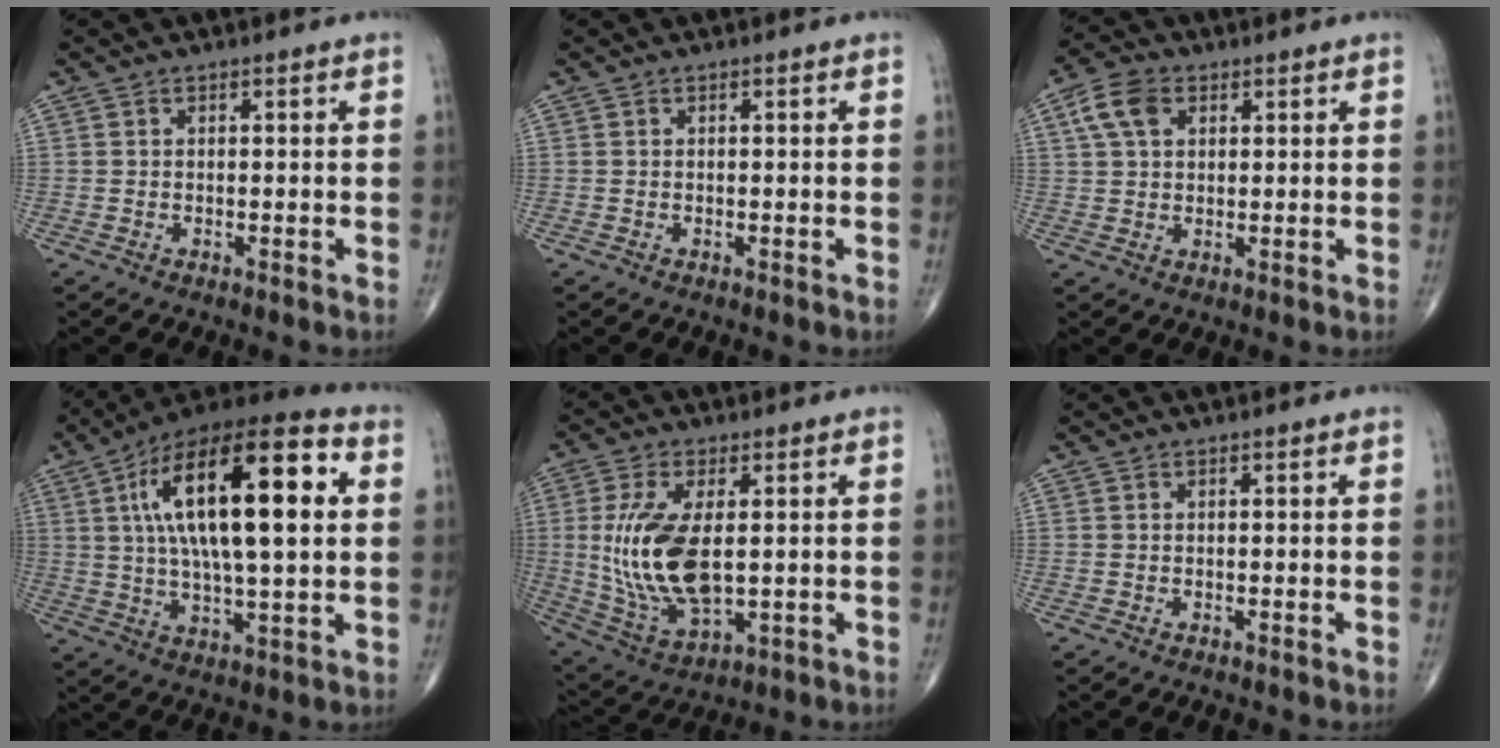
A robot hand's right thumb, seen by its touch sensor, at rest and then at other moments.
{"total": 0.0}
{"total": 6.4, "force": [2.4, 4.2, 4.2], "torque": [-0.077, 0.007, 0.044]}
{"total": 25.6, "force": [5.7, 9.0, 23.3], "torque": [-0.391, 0.017, 0.083]}
{"total": 15.5, "force": [0.9, 7.4, 13.5], "torque": [-0.278, -0.015, 0.033]}
{"total": 0.0}